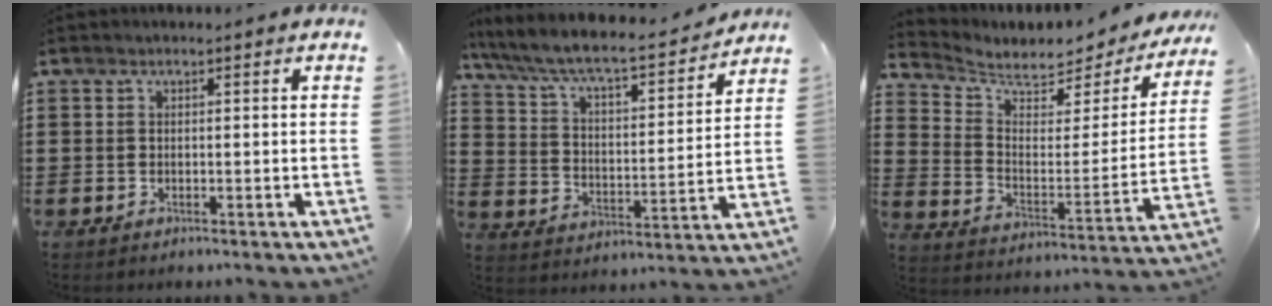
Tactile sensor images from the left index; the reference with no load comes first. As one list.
[{"total": 6.6, "force": [5.9, 0.6, 2.9], "torque": [-0.084, -0.046, 0.094]}, {"total": 4.6, "force": [3.9, 1.9, 1.6], "torque": [-0.057, -0.032, 0.063]}]